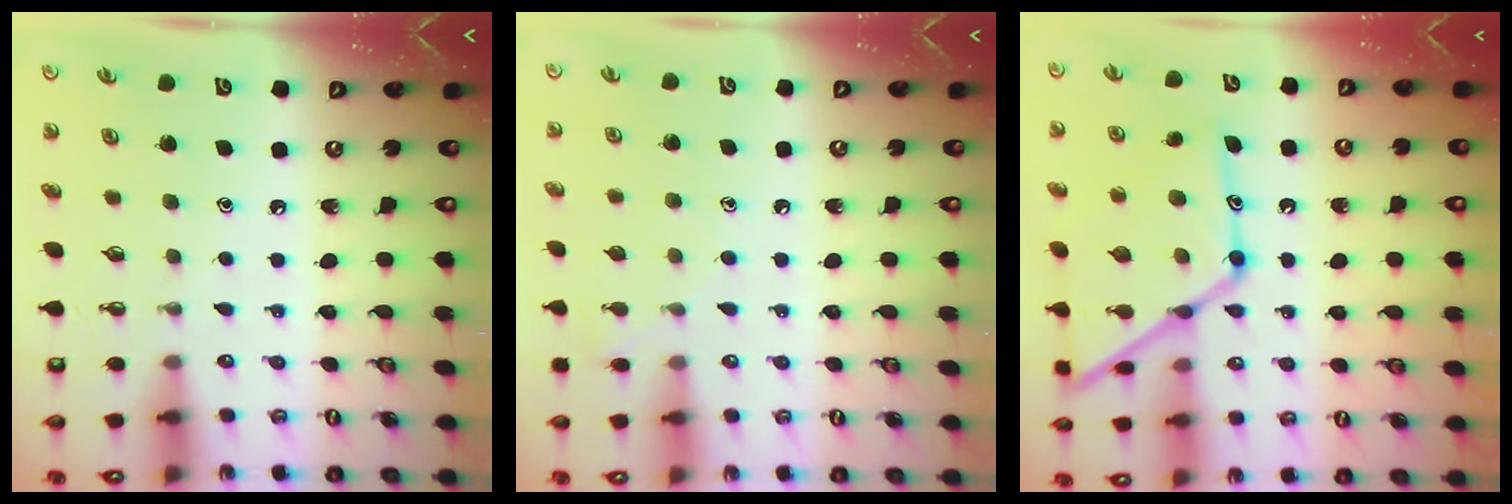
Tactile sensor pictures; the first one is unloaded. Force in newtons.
{"total": 4.8, "press": 4.8, "slide": 0.5}
{"total": 18.9, "press": 18.8, "slide": 1.7}